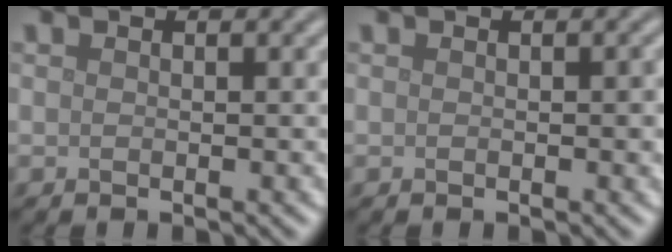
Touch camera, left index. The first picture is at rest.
{"total": 0.6, "force": [0.0, 0.3, 0.5], "torque": [-0.007, -0.001, 0.000]}